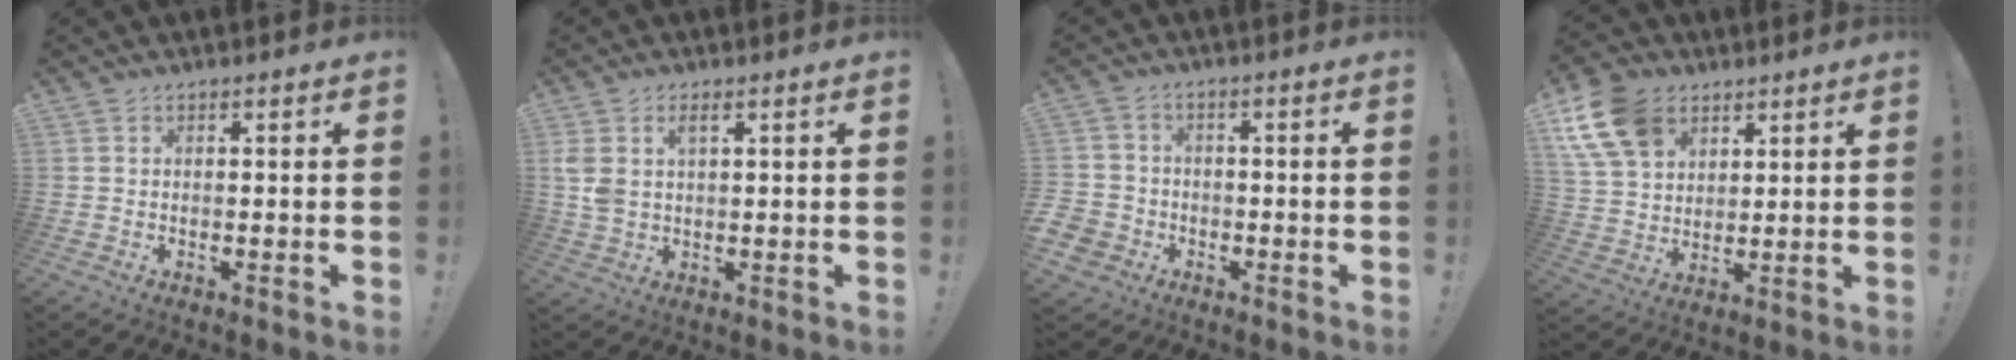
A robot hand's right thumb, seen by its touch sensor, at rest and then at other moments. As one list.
[{"total": 5.0, "force": [2.2, 2.6, 3.6], "torque": [-0.070, -0.008, 0.038]}, {"total": 5.5, "force": [-2.6, 4.6, 1.4], "torque": [-0.045, 0.021, -0.049]}, {"total": 14.5, "force": [7.2, 10.1, 7.4], "torque": [-0.148, -0.027, 0.144]}]